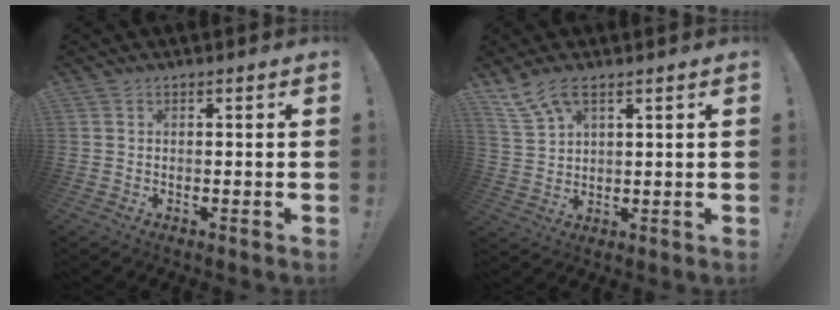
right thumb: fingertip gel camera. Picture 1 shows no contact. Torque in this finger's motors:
{"motor_torque": [0.10, 0.10, 0.42, 0.36, 0.01]}